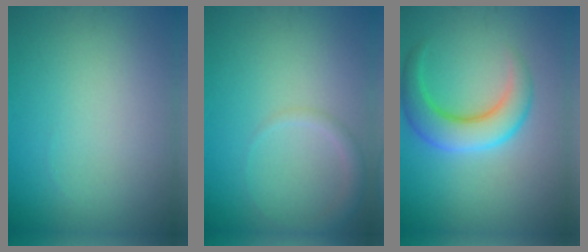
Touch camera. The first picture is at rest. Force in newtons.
{"total": 1.5, "press": 1.5, "slide": 0.1}
{"total": 5.2, "press": 5.2, "slide": 0.1}